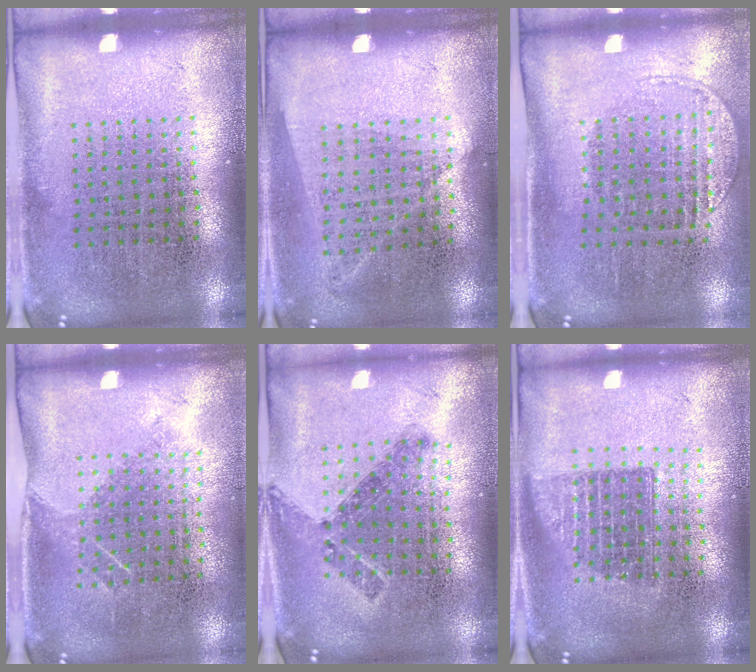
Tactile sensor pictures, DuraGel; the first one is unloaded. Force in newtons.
{"total": 1.1, "press": 1.0, "slide": 0.5}
{"total": 1.3, "press": 1.1, "slide": 0.7}
{"total": 1.1, "press": 0.8, "slide": 0.7}
{"total": 0.8, "press": 0.7, "slide": 0.4}
{"total": 1.4, "press": 1.2, "slide": 0.8}